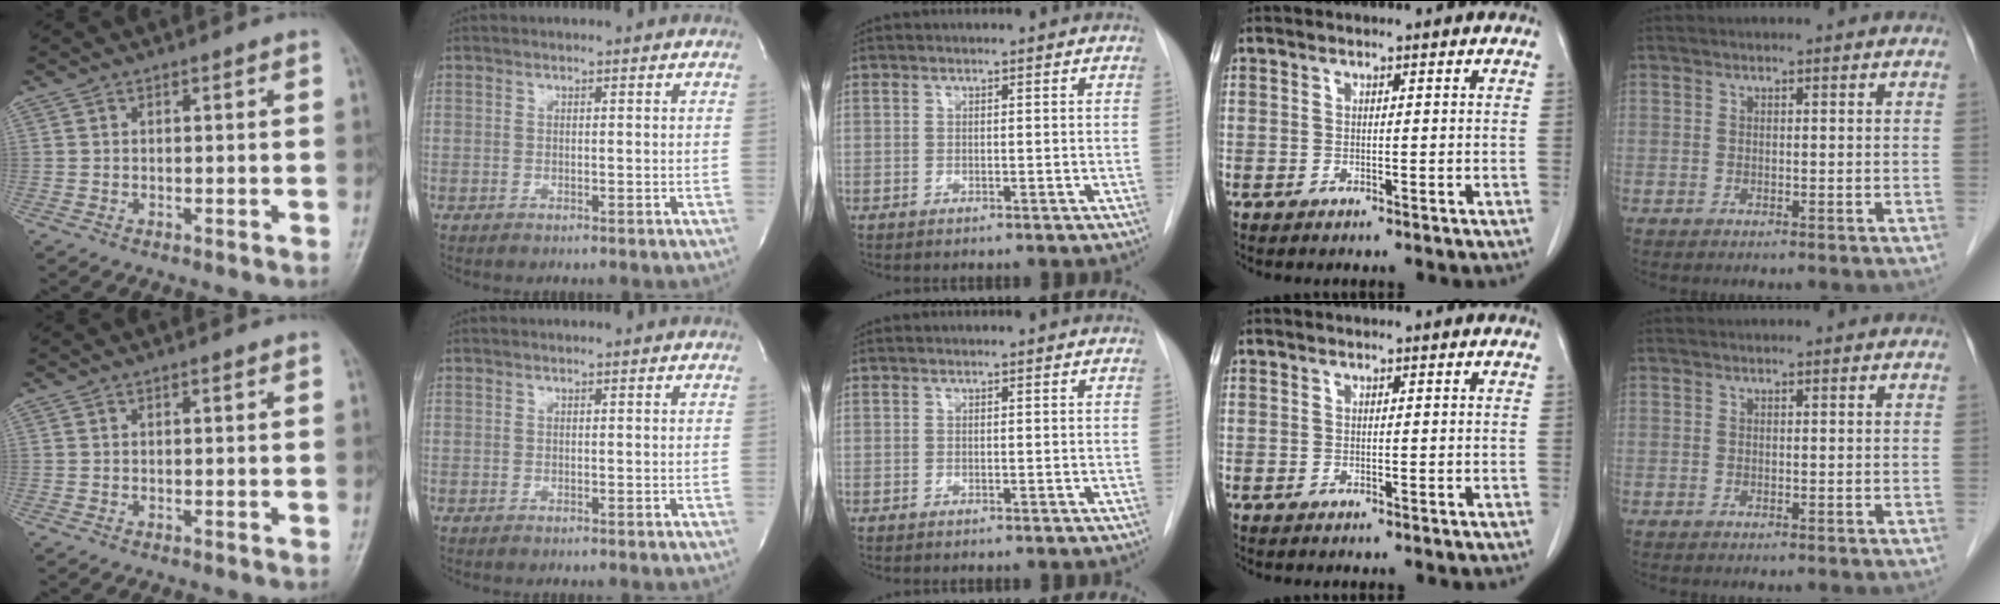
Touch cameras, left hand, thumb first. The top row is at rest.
{}